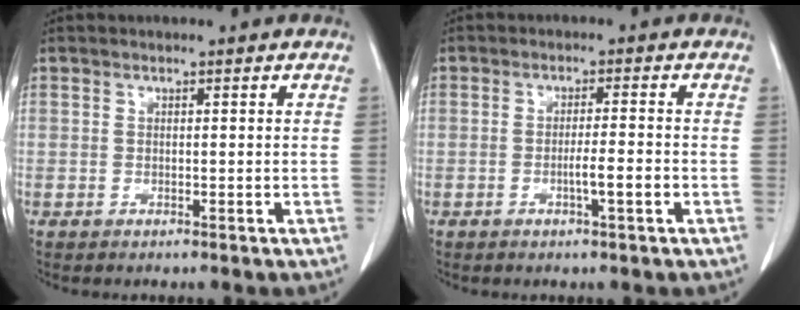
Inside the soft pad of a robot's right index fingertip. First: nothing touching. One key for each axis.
{"total": 3.4, "fx": -1.1, "fy": -0.1, "fz": 3.2, "tx": -0.055, "ty": -0.003, "tz": -0.019}